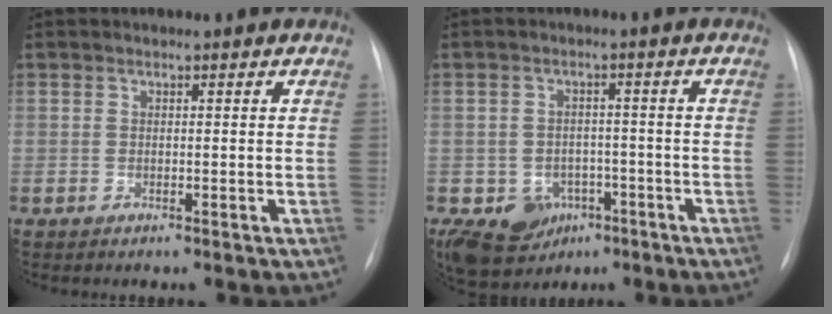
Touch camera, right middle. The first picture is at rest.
{"total": 10.2, "force": [-4.7, 8.4, 3.5], "torque": [-0.078, 0.012, -0.059]}